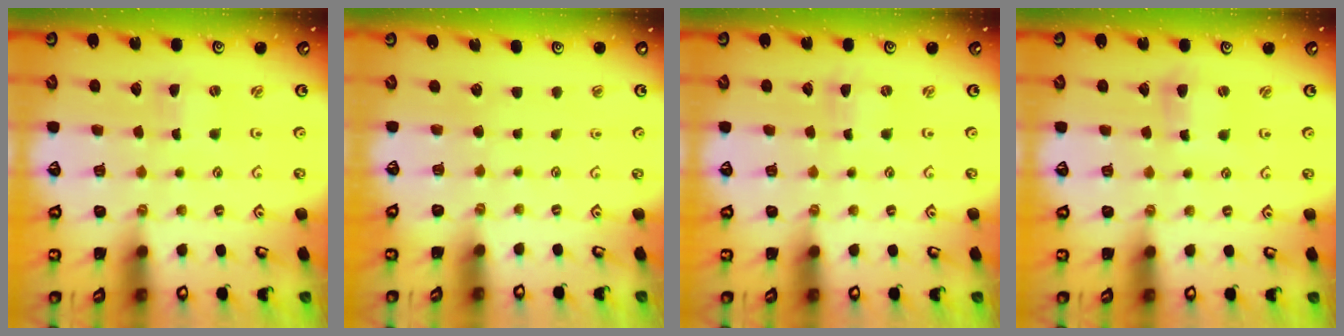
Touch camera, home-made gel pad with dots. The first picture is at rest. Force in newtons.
{"total": 0.0}
{"total": 0.0}
{"total": 2.9, "press": 2.9, "slide": 0.3}